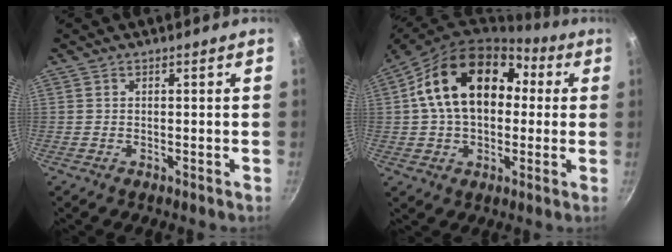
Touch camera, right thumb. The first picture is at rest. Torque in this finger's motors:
{"motor_torque": [0.57, 4.44, 2.14, 0.42, 0.22]}